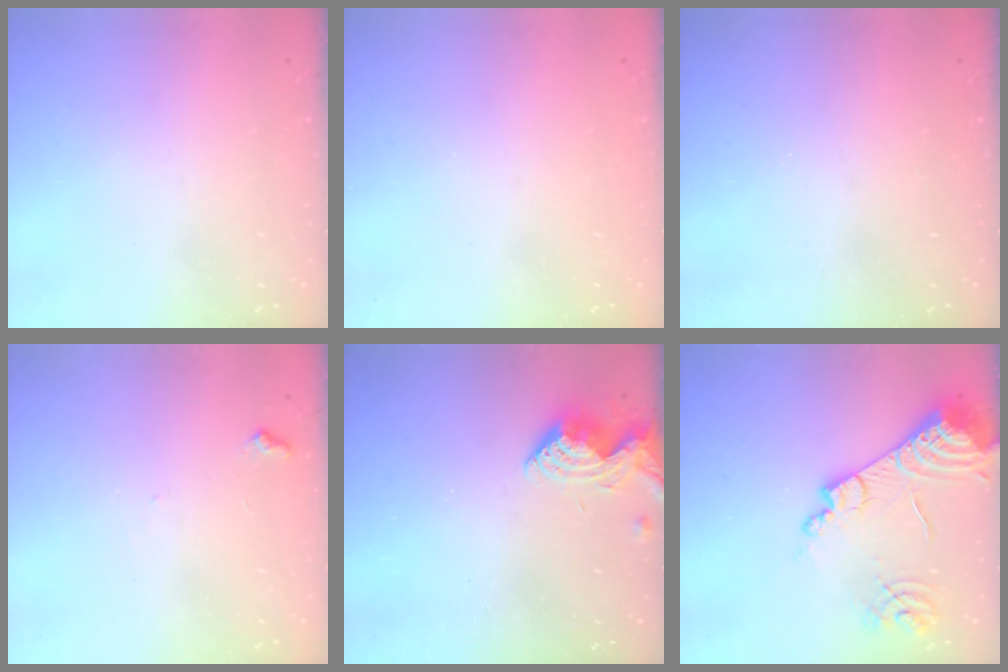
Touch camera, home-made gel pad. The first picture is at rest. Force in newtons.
{"total": 0.9, "press": 0.9, "slide": 0.1}
{"total": 4.3, "press": 4.3, "slide": 0.6}
{"total": 6.0, "press": 6.0, "slide": 0.6}
{"total": 7.1, "press": 7.1, "slide": 0.7}
{"total": 17.3, "press": 17.2, "slide": 1.7}